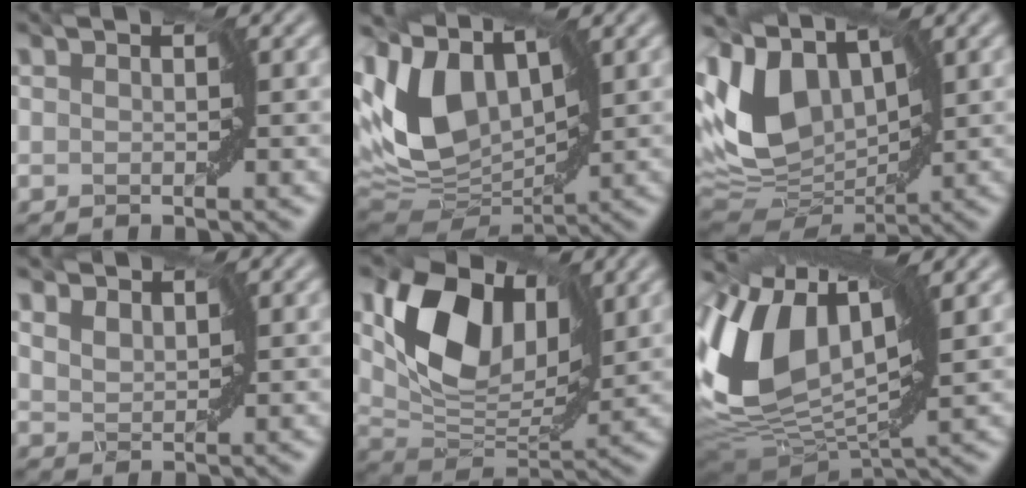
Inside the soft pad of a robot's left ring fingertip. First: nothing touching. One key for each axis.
{"total": 10.3, "fx": 3.4, "fy": 6.2, "fz": 7.5, "tx": -0.173, "ty": 0.006, "tz": 0.057}
{"total": 10.5, "fx": 3.3, "fy": 6.6, "fz": 7.4, "tx": -0.179, "ty": 0.007, "tz": 0.057}
{"total": 2.6, "fx": 2.3, "fy": 1.1, "fz": 0.6, "tx": -0.031, "ty": 0.000, "tz": 0.036}
{"total": 9.2, "fx": 3.2, "fy": 5.9, "fz": 6.3, "tx": -0.127, "ty": -0.006, "tz": 0.060}
{"total": 12.4, "fx": 1.8, "fy": 7.0, "fz": 10.0, "tx": -0.218, "ty": 0.006, "tz": 0.028}